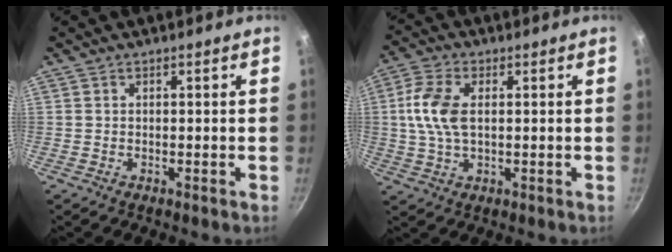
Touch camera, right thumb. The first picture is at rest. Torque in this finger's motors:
{"motor_torque": [0.97, 1.13, 1.58, -0.28, 0.44]}